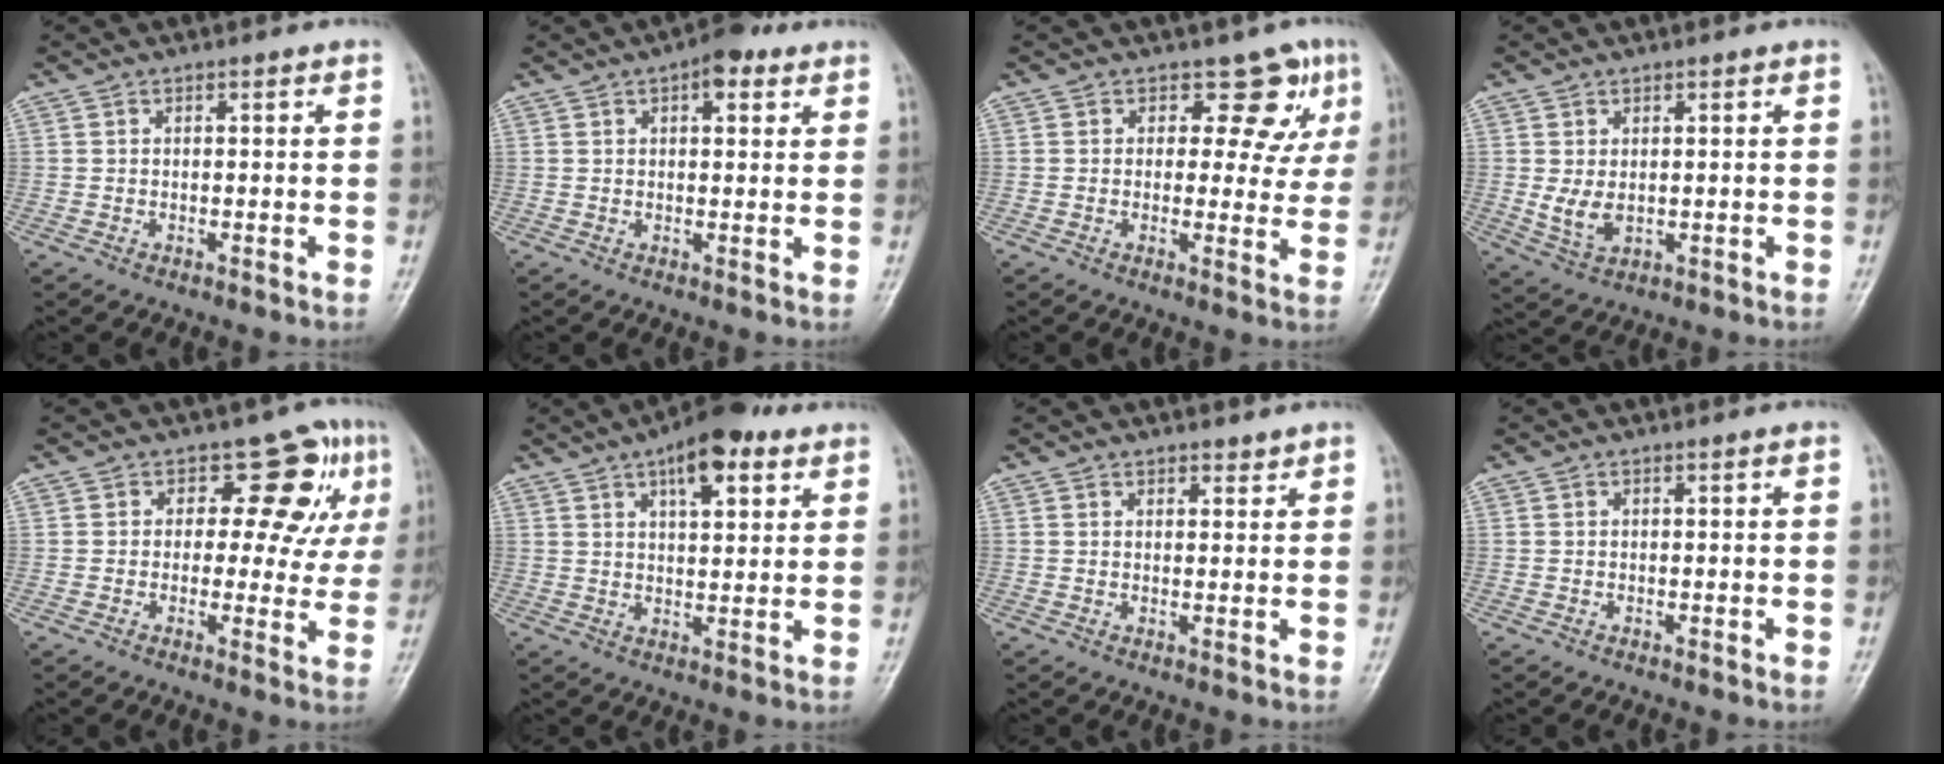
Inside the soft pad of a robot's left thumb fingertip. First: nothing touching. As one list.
[{"total": 5.6, "force": [3.0, 2.6, 3.9], "torque": [-0.035, -0.005, 0.034]}, {"total": 7.4, "force": [4.0, 5.1, 3.5], "torque": [0.001, -0.017, 0.038]}, {"total": 4.2, "force": [0.4, 2.9, 3.0], "torque": [-0.051, -0.015, 0.016]}, {"total": 10.7, "force": [3.8, 6.9, 7.3], "torque": [-0.029, -0.005, 0.041]}, {"total": 11.0, "force": [6.0, 4.5, 8.0], "torque": [-0.097, -0.015, 0.086]}, {"total": 1.1, "force": [1.0, 0.5, 0.2], "torque": [0.005, -0.007, 0.013]}, {"total": 0.0}]